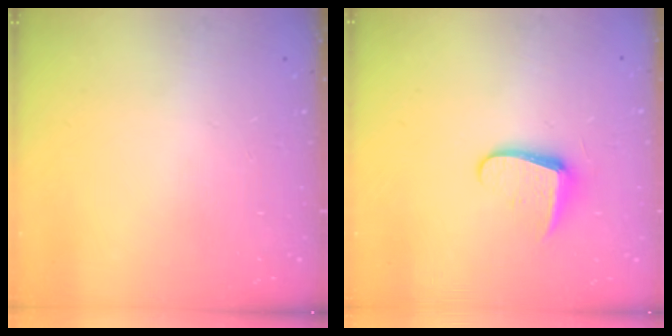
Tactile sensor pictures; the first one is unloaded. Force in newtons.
{"total": 8.9, "press": 8.8, "slide": 0.8}